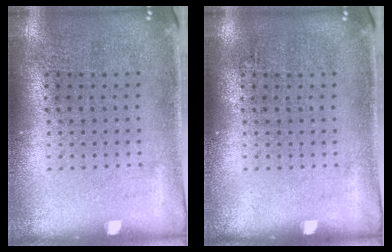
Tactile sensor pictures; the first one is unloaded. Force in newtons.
{"total": 0.0}